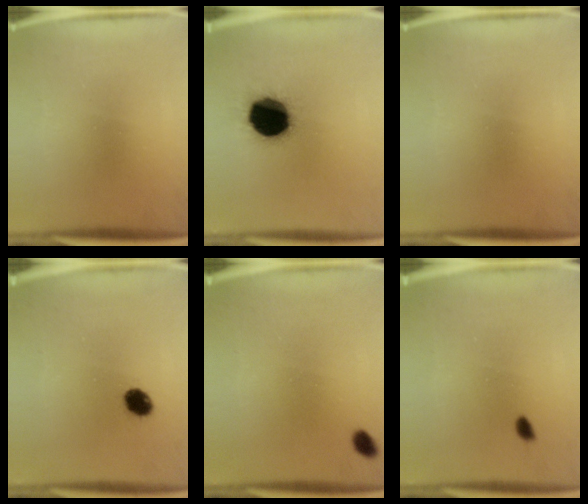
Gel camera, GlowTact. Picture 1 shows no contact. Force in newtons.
{"total": 19.9}
{"total": 0.0}
{"total": 4.8}
{"total": 1.9}
{"total": 1.5}